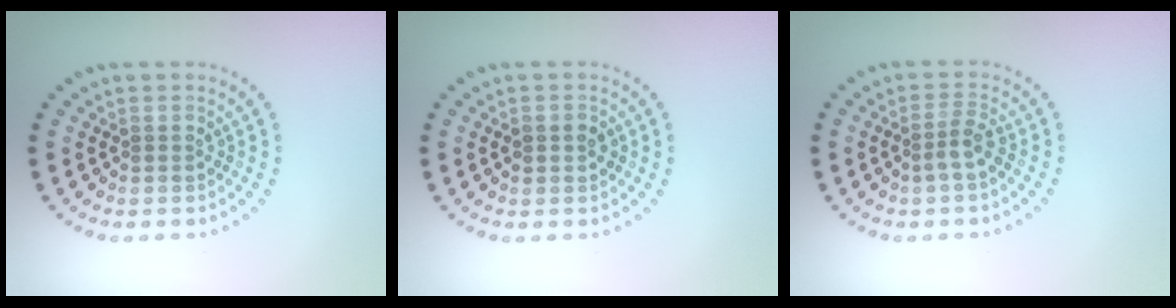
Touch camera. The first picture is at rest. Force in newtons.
{"total": 1.0, "press": 1.0, "slide": 0.1}
{"total": 1.8, "press": 1.3, "slide": 1.2}